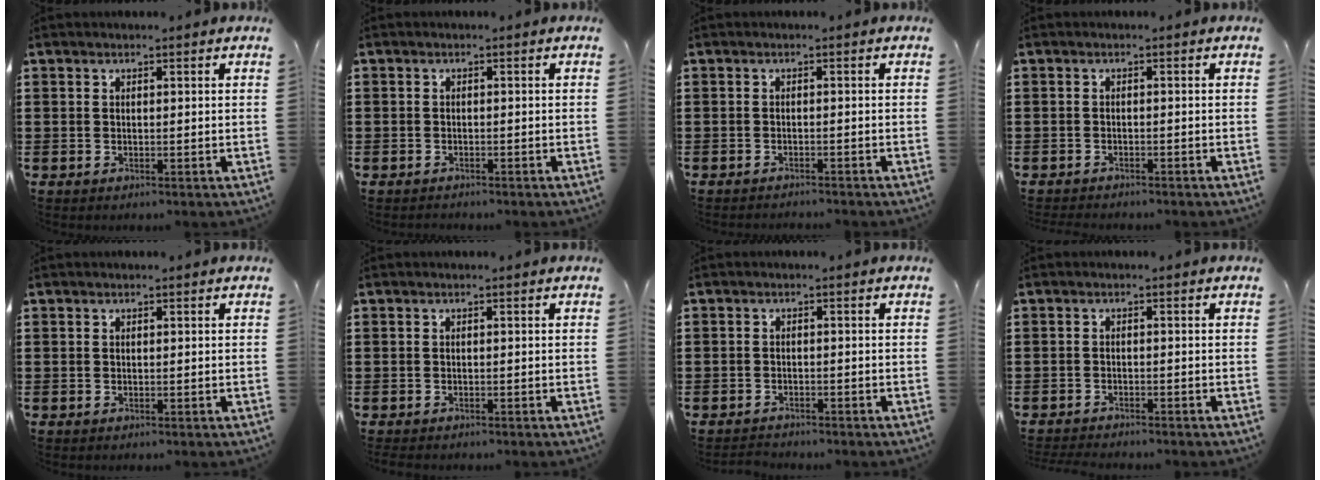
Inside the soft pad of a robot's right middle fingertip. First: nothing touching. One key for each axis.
{"total": 0.8, "fx": -0.7, "fy": 0.4, "fz": -0.2, "tx": 0.002, "ty": 0.004, "tz": -0.017}
{"total": 1.0, "fx": -1.0, "fy": -0.1, "fz": 0.1, "tx": -0.003, "ty": 0.001, "tz": -0.020}
{"total": 0.9, "fx": -0.9, "fy": 0.0, "fz": 0.0, "tx": -0.002, "ty": 0.001, "tz": -0.020}
{"total": 0.0}
{"total": 0.9, "fx": -0.8, "fy": 0.3, "fz": 0.0, "tx": -0.001, "ty": 0.003, "tz": -0.019}
{"total": 1.7, "fx": -1.6, "fy": 0.4, "fz": -0.2, "tx": -0.001, "ty": 0.002, "tz": -0.038}
{"total": 1.6, "fx": -1.6, "fy": 0.0, "fz": 0.0, "tx": -0.005, "ty": 0.000, "tz": -0.035}